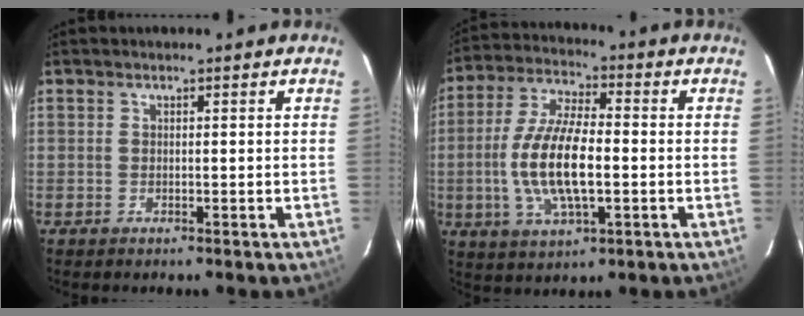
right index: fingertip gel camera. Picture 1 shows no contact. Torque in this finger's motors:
{"motor_torque": [1.64, -0.50, 1.05, 0.21]}